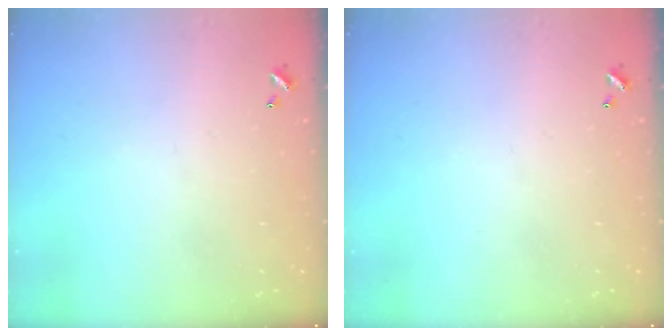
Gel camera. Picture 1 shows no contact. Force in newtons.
{"total": 0.0}